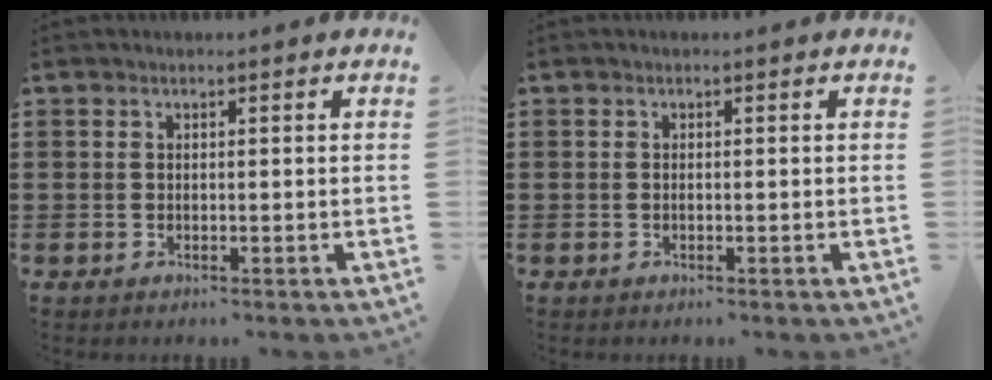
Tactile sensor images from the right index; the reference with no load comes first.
{"total": 0.0}